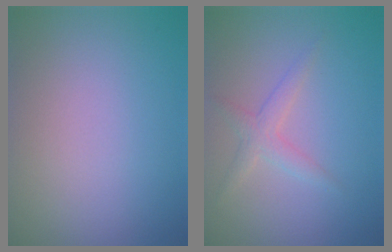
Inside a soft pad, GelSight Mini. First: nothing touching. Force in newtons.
{"total": 1.9, "press": 1.9, "slide": 0.1}